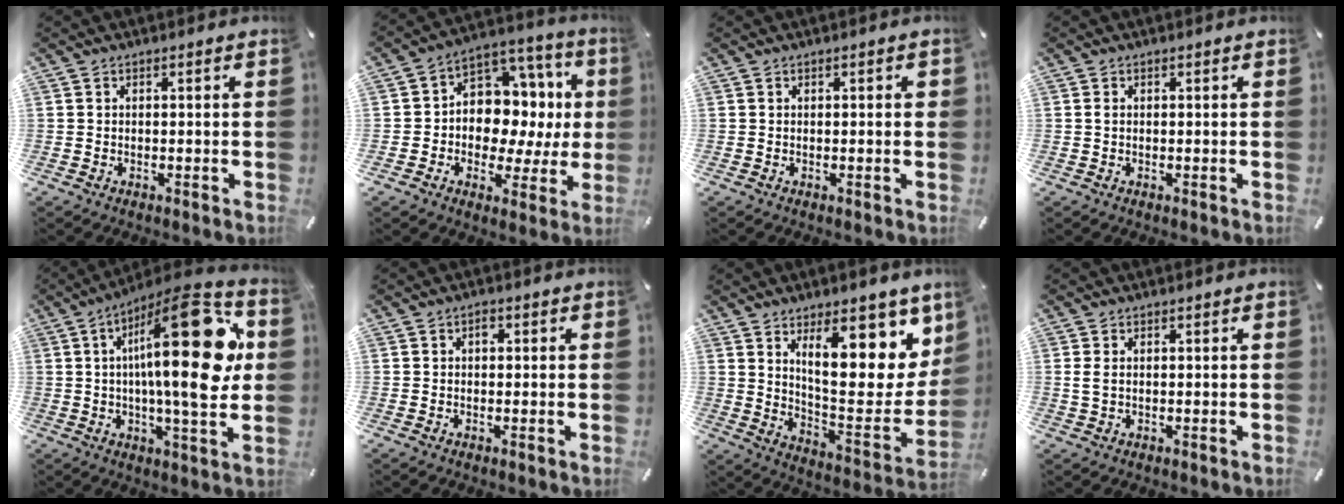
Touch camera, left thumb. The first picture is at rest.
{"total": 12.2, "force": [0.9, 10.4, 6.4], "torque": [-0.078, -0.029, 0.025]}
{"total": 0.9, "force": [0.1, 0.3, 0.9], "torque": [-0.008, -0.001, -0.002]}
{"total": 0.6, "force": [0.0, 0.4, 0.5], "torque": [-0.010, 0.002, -0.001]}
{"total": 27.2, "force": [4.5, 8.3, 25.5], "torque": [-0.396, -0.025, 0.060]}
{"total": 1.4, "force": [0.2, 0.9, 1.0], "torque": [-0.011, 0.003, 0.000]}
{"total": 20.2, "force": [10.3, 8.4, 15.2], "torque": [-0.203, -0.069, 0.165]}
{"total": 1.8, "force": [0.4, 1.0, 1.4], "torque": [-0.030, 0.004, 0.006]}